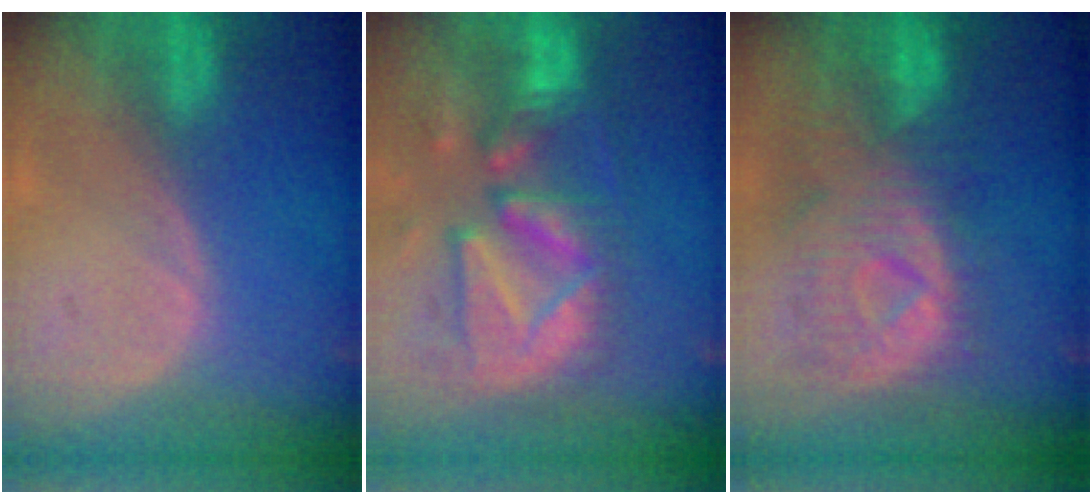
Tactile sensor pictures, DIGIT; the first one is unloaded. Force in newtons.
{"total": 13.3, "press": 11.4, "slide": 6.9}
{"total": 11.0, "press": 9.7, "slide": 5.3}